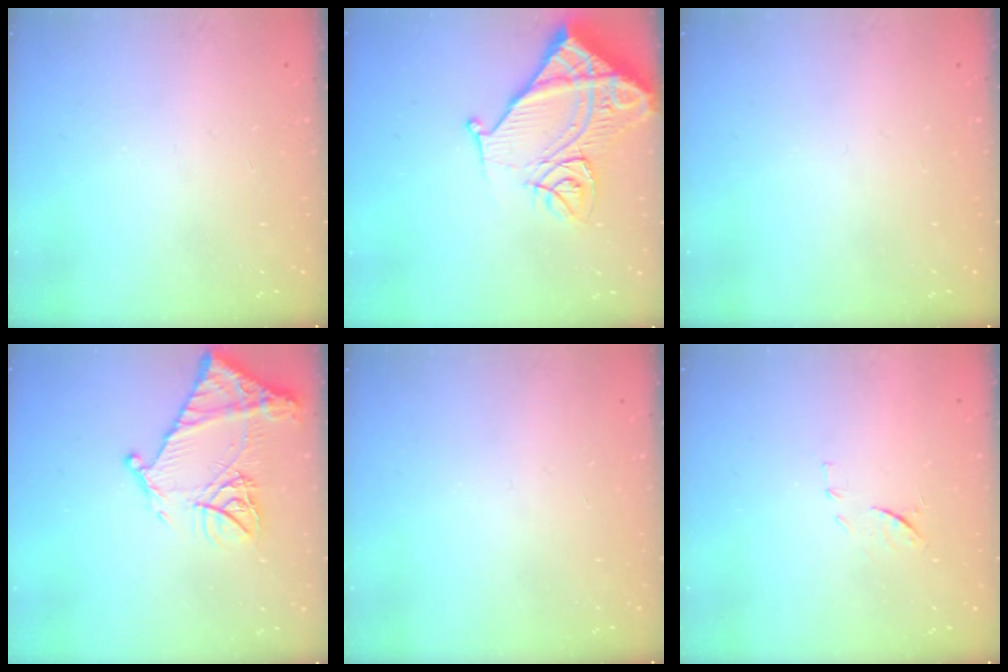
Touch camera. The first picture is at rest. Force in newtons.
{"total": 16.9, "press": 16.8, "slide": 2.1}
{"total": 0.0}
{"total": 17.2, "press": 17.1, "slide": 1.7}
{"total": 0.0}
{"total": 8.5, "press": 8.4, "slide": 1.0}